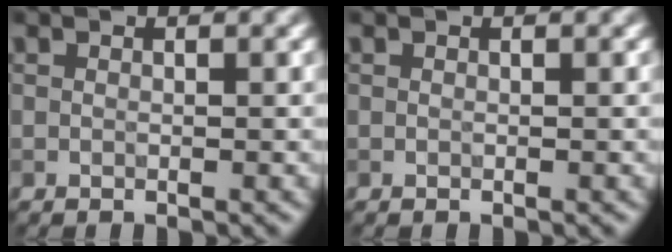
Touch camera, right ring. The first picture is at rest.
{"total": 0.0}